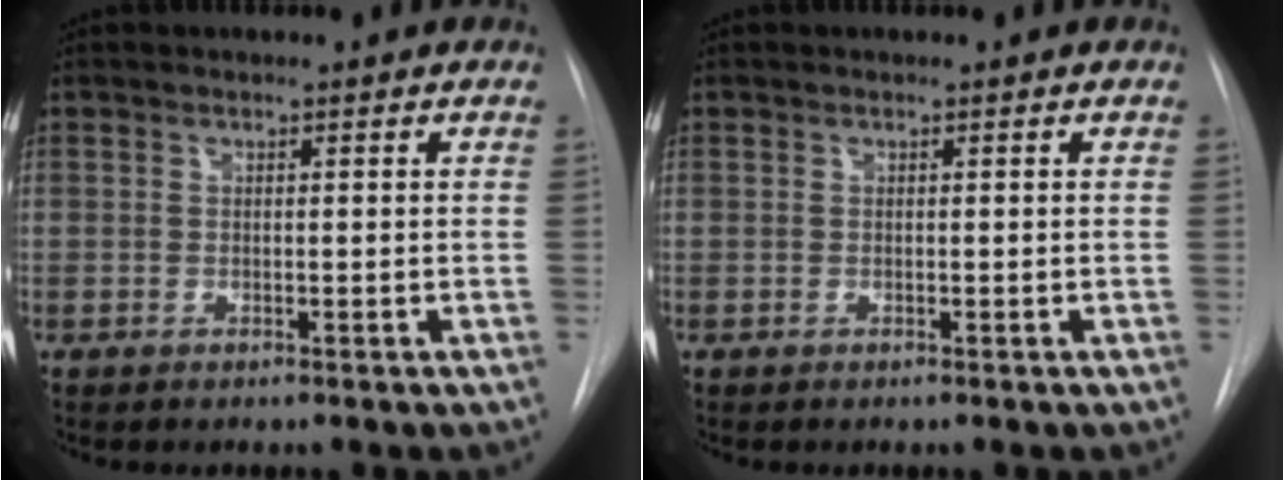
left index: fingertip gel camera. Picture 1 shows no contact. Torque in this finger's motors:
{"motor_torque": [0.00, 0.00, 0.00, 0.00]}